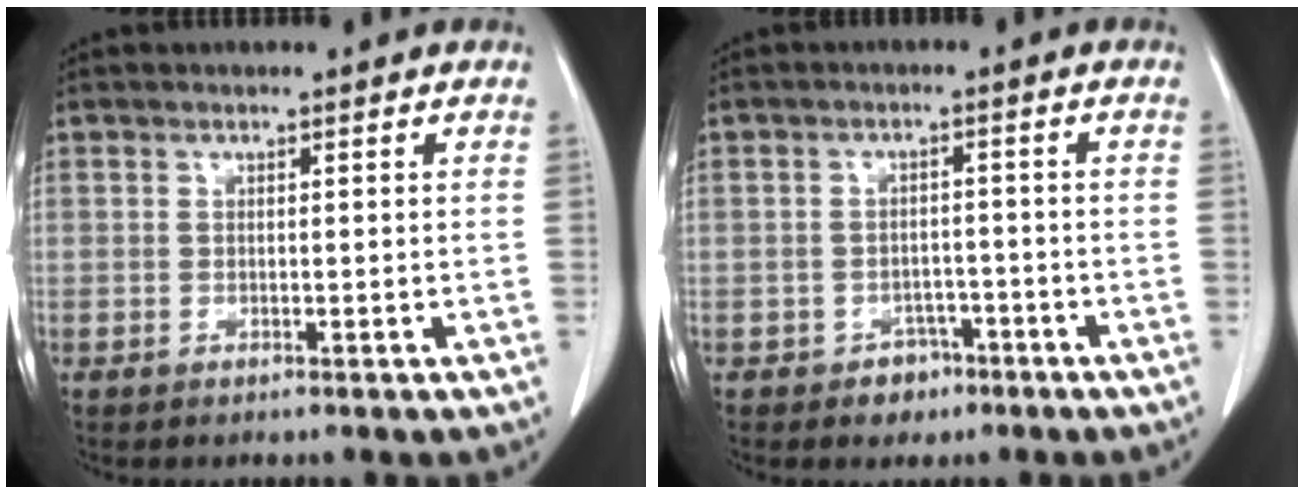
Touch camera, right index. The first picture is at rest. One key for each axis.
{"total": 3.5, "fx": -2.0, "fy": 2.7, "fz": 0.7, "tx": -0.002, "ty": 0.013, "tz": -0.024}